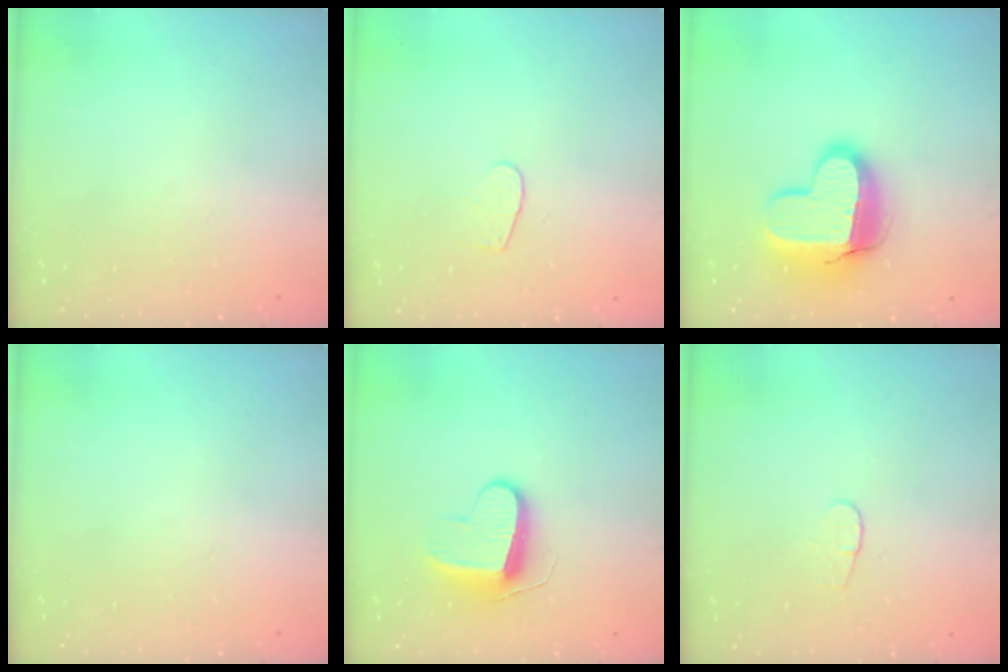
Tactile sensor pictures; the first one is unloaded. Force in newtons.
{"total": 3.2, "press": 3.2, "slide": 0.3}
{"total": 14.6, "press": 14.5, "slide": 1.1}
{"total": 0.0}
{"total": 9.1, "press": 9.1, "slide": 0.3}
{"total": 3.6, "press": 3.6, "slide": 0.4}